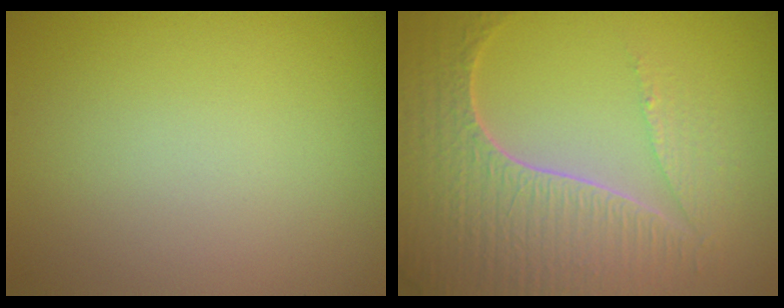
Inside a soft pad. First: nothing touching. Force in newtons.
{"total": 7.1, "press": 5.3, "slide": 4.6}